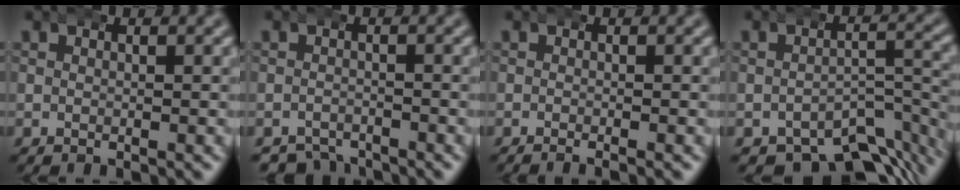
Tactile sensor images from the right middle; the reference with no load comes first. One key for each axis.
{"total": 4.0, "fx": -3.8, "fy": 1.4, "fz": 0.4, "tx": -0.001, "ty": -0.019, "tz": -0.058}
{"total": 1.2, "fx": -1.1, "fy": -0.1, "fz": 0.5, "tx": -0.002, "ty": -0.001, "tz": -0.020}
{"total": 10.7, "fx": -8.4, "fy": 4.4, "fz": 5.0, "tx": -0.038, "ty": -0.014, "tz": -0.120}